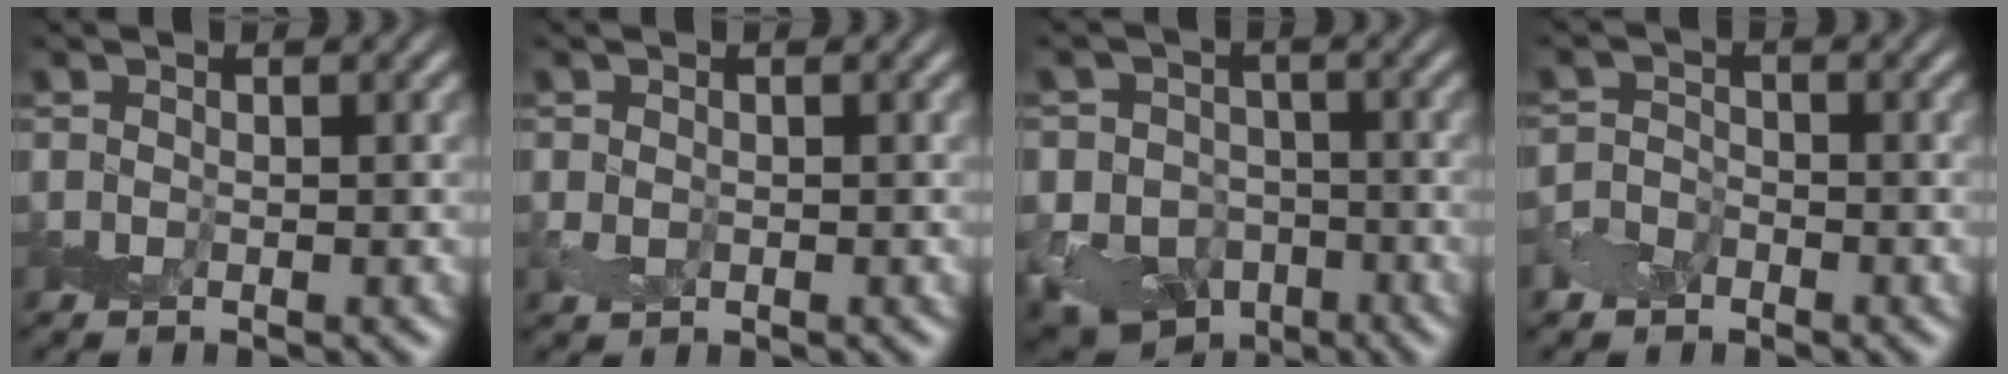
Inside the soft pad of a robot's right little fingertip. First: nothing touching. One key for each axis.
{"total": 0.7, "fx": 0.0, "fy": 0.7, "fz": 0.3, "tx": -0.005, "ty": 0.000, "tz": 0.003}
{"total": 13.8, "fx": -7.8, "fy": 10.6, "fz": 4.1, "tx": -0.068, "ty": -0.046, "tz": -0.142}
{"total": 1.8, "fx": -1.1, "fy": 1.4, "fz": 0.4, "tx": -0.008, "ty": 0.005, "tz": -0.025}